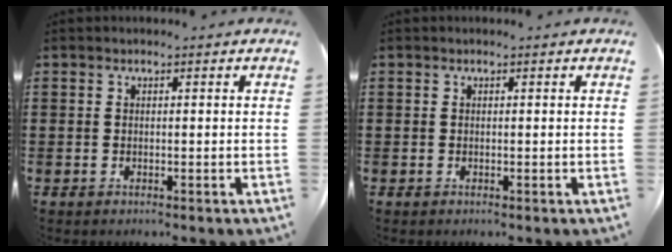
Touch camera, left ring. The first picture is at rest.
{"total": 0.0}